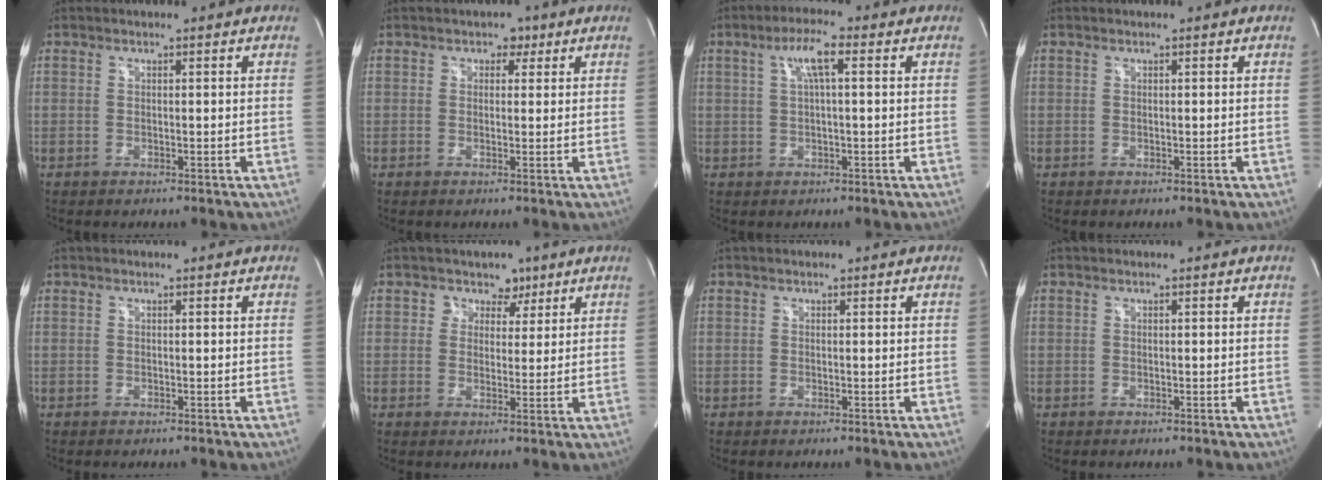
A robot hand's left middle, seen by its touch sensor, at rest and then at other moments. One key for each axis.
{"total": 1.8, "fx": 0.9, "fy": 1.4, "fz": 0.7, "tx": -0.004, "ty": 0.005, "tz": 0.008}
{"total": 4.9, "fx": 1.5, "fy": 0.6, "fz": 4.6, "tx": -0.090, "ty": 0.013, "tz": 0.028}
{"total": 0.0}
{"total": 0.0}
{"total": 3.7, "fx": 2.2, "fy": 2.9, "fz": 0.2, "tx": 0.010, "ty": -0.002, "tz": 0.029}
{"total": 0.0}
{"total": 0.0}